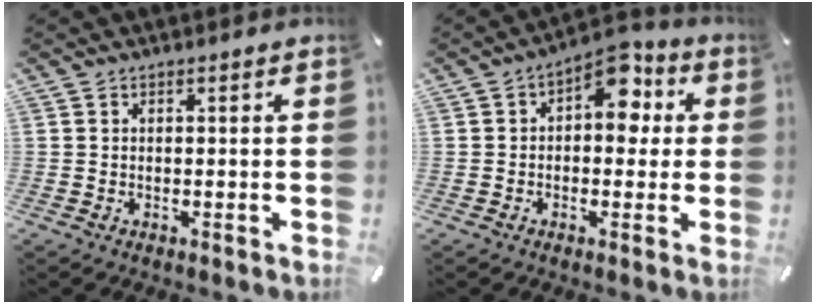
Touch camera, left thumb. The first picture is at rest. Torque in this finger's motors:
{"motor_torque": [1.10, 1.10, 0.54, -0.46, 0.32]}